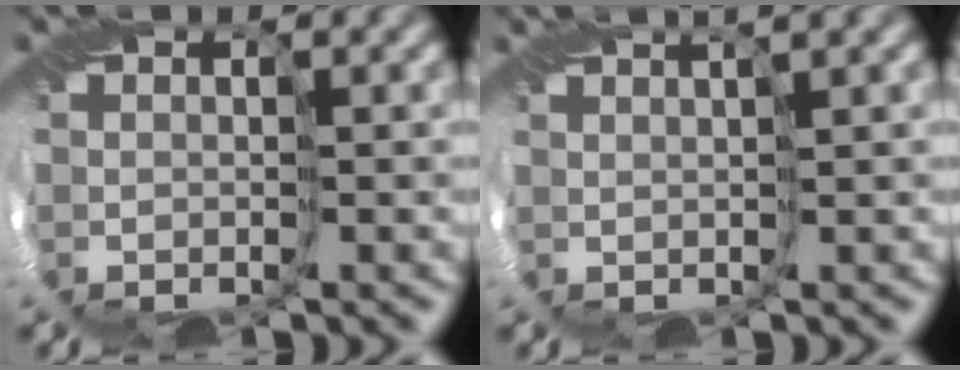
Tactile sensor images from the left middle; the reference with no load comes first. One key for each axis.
{"total": 2.9, "fx": 2.0, "fy": 0.2, "fz": 2.1, "tx": -0.038, "ty": 0.009, "tz": 0.029}